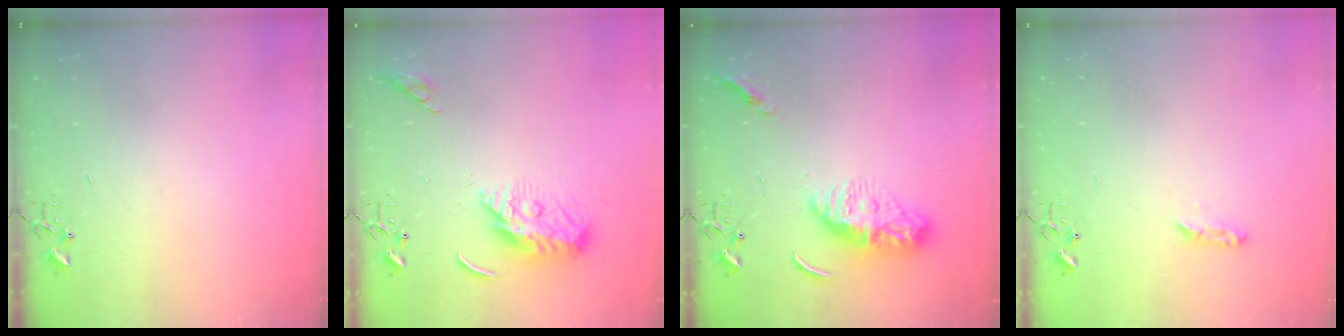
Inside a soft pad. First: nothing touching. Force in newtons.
{"total": 9.5, "press": 9.5, "slide": 0.4}
{"total": 11.6, "press": 11.6, "slide": 1.3}
{"total": 5.5, "press": 5.5, "slide": 0.5}